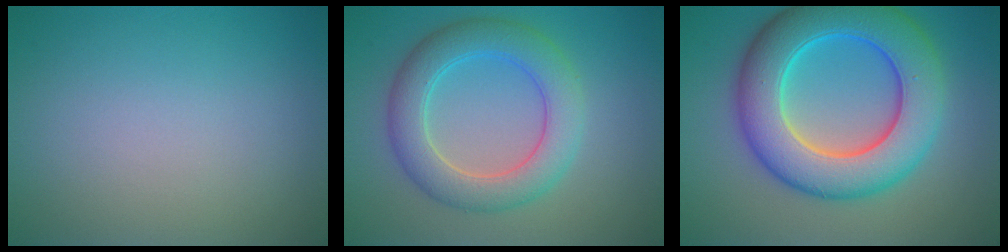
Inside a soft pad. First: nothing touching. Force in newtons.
{"total": 5.6, "press": 5.6, "slide": 0.2}
{"total": 10.4, "press": 10.4, "slide": 0.2}